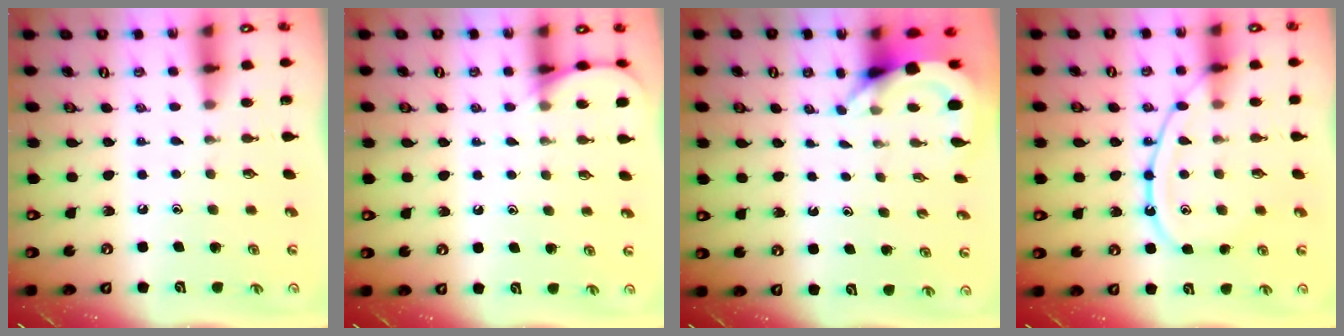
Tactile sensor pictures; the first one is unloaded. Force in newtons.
{"total": 5.8, "press": 5.8, "slide": 0.7}
{"total": 3.6, "press": 3.6, "slide": 0.2}
{"total": 12.0, "press": 12.0, "slide": 1.1}